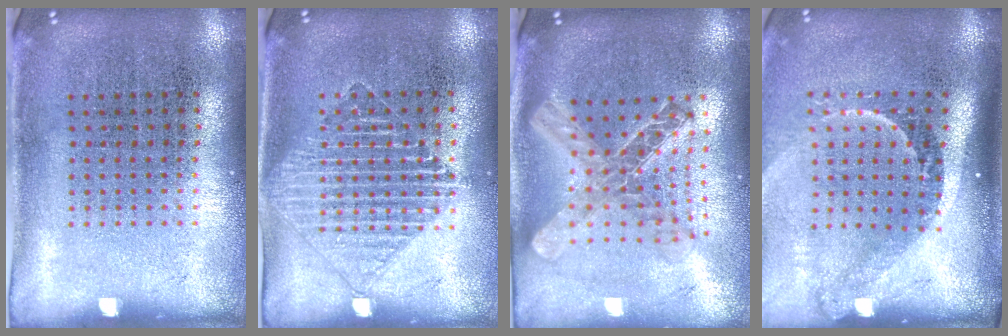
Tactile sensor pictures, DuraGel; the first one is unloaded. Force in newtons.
{"total": 1.5, "press": 1.4, "slide": 0.6}
{"total": 2.1, "press": 1.7, "slide": 1.3}
{"total": 2.2, "press": 1.5, "slide": 1.6}